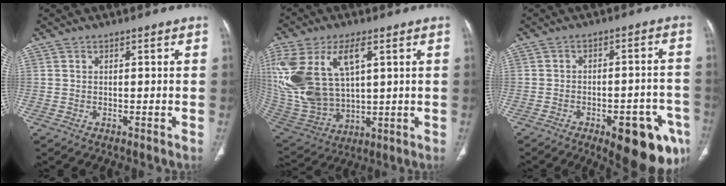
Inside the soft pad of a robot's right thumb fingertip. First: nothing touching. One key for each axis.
{"total": 22.5, "fx": 6.5, "fy": 12.5, "fz": 17.6, "tx": -0.393, "ty": -0.017, "tz": 0.138}
{"total": 16.3, "fx": -7.9, "fy": 6.4, "fz": 12.8, "tx": -0.106, "ty": 0.037, "tz": -0.088}